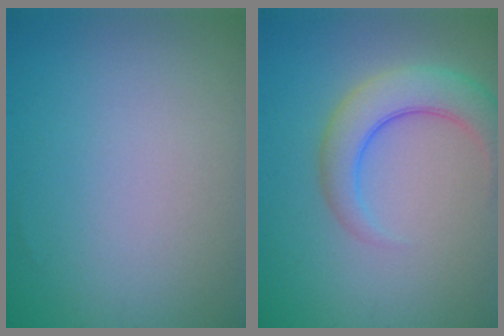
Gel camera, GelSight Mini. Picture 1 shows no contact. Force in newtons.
{"total": 4.8, "press": 4.8, "slide": 0.4}